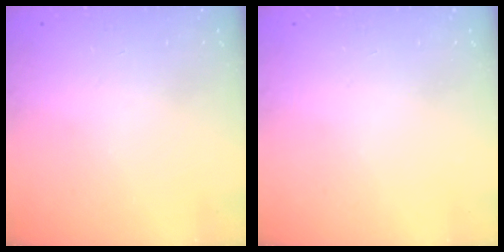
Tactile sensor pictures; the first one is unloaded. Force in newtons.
{"total": 0.0}